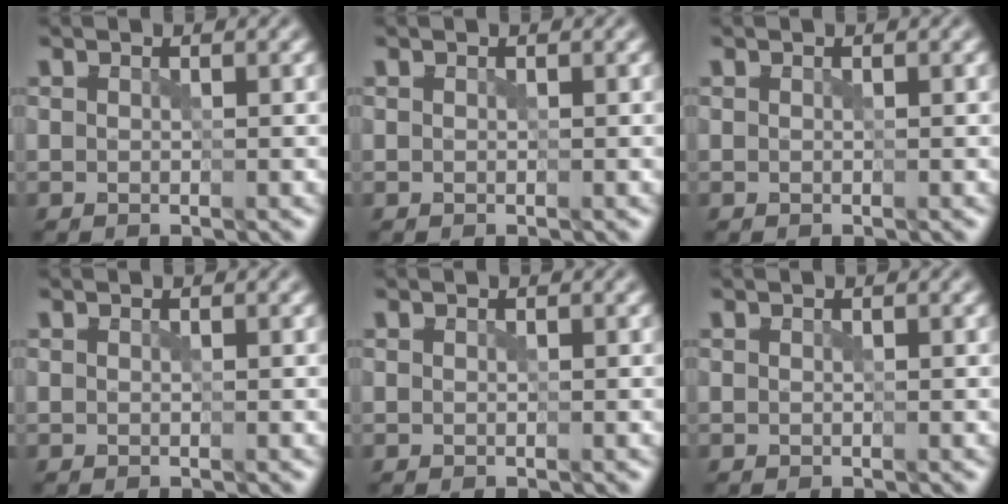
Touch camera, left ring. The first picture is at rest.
{"total": 0.0}
{"total": 0.0}
{"total": 0.0}
{"total": 0.0}
{"total": 0.0}